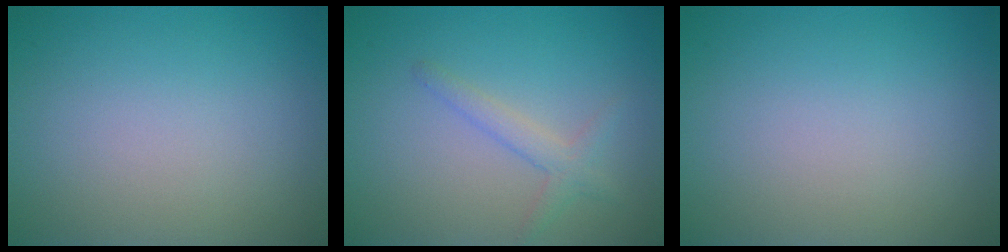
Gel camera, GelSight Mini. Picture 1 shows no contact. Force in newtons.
{"total": 1.9, "press": 1.9, "slide": 0.1}
{"total": 0.0}